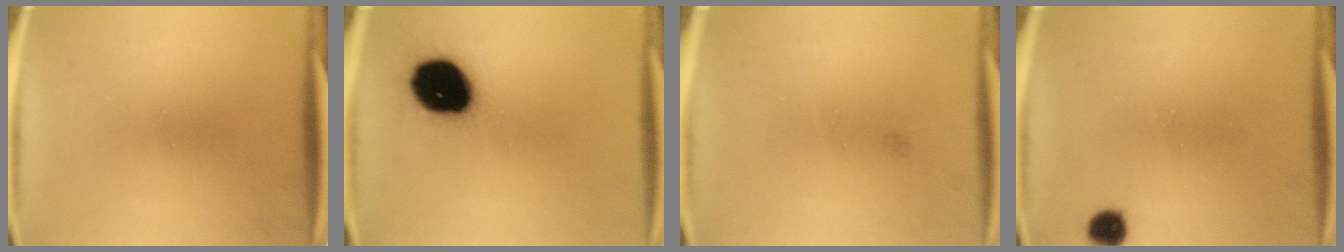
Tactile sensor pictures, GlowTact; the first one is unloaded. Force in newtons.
{"total": 19.1}
{"total": 0.6}
{"total": 3.2}